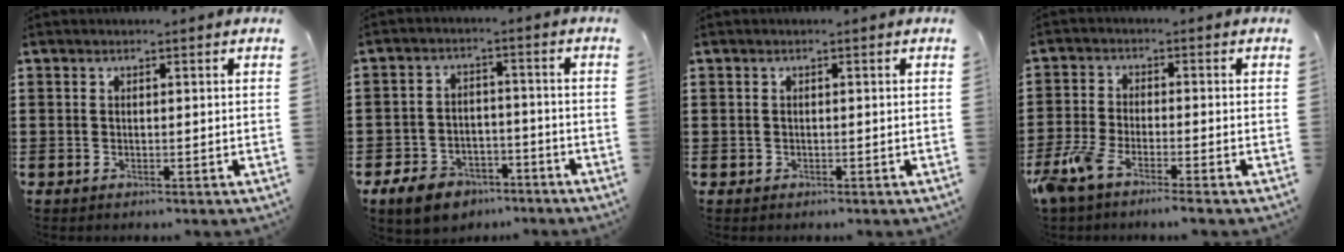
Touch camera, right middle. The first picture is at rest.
{"total": 6.0, "force": [-5.2, 2.4, 1.9], "torque": [-0.045, 0.014, -0.100]}
{"total": 0.0}
{"total": 4.9, "force": [-3.9, 0.6, 2.9], "torque": [-0.083, -0.016, -0.080]}